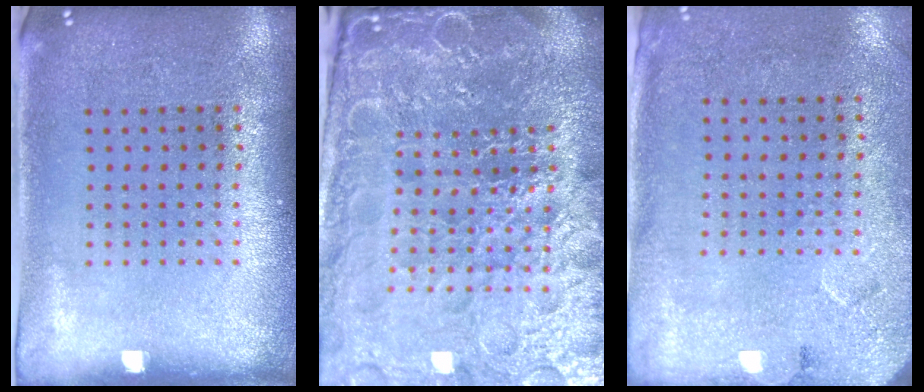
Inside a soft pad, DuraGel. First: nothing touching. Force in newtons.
{"total": 6.8, "press": 6.1, "slide": 3.1}
{"total": 2.7, "press": 2.2, "slide": 1.6}